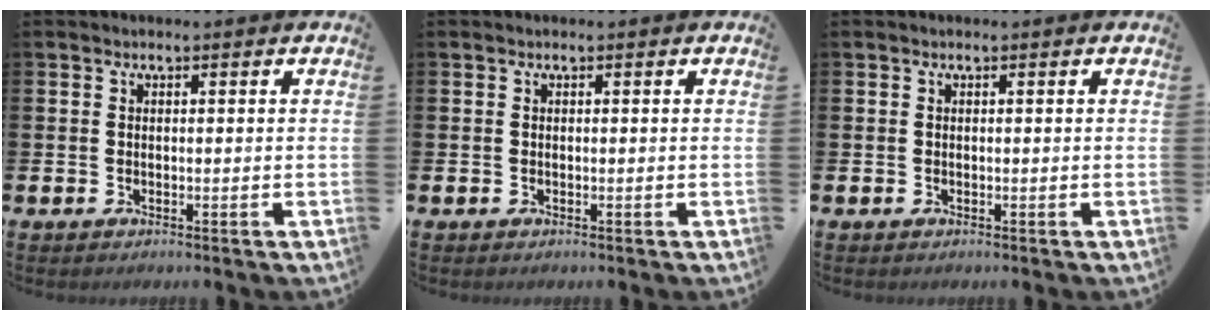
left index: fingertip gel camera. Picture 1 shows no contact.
{"total": 0.0}
{"total": 0.0}